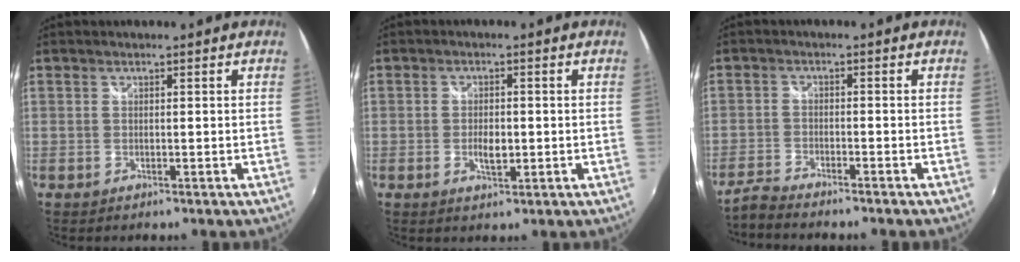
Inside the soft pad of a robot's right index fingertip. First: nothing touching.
{"total": 3.5, "force": [-0.7, 1.8, 3.0], "torque": [-0.053, -0.003, -0.012]}
{"total": 4.3, "force": [-4.1, 0.3, 1.3], "torque": [-0.049, -0.009, -0.081]}